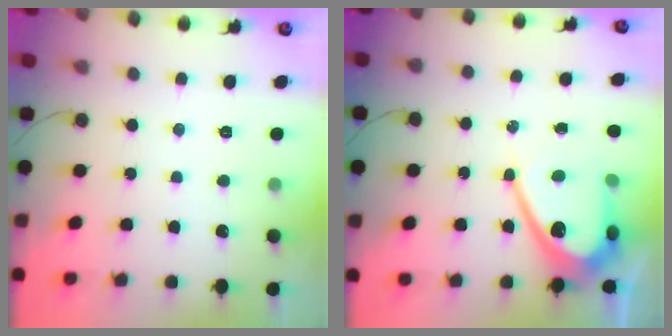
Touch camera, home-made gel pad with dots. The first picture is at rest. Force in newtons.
{"total": 10.8, "press": 10.8, "slide": 1.0}